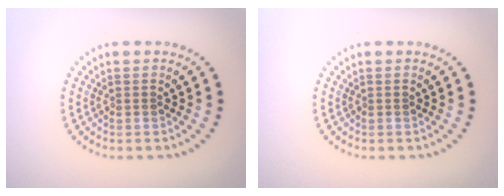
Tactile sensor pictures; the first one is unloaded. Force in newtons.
{"total": 0.0}